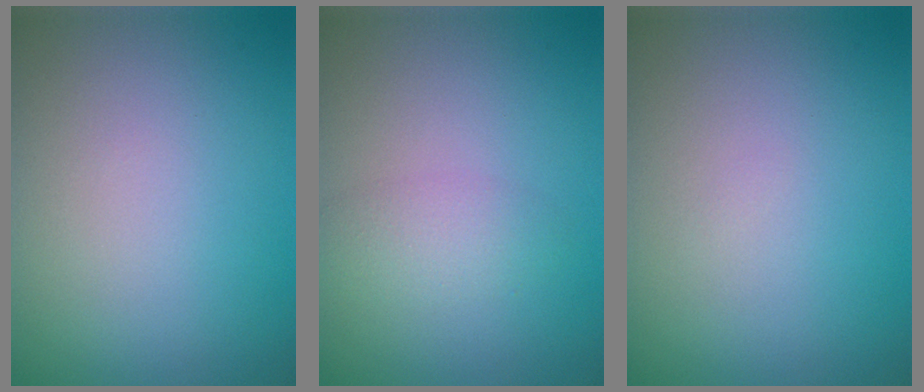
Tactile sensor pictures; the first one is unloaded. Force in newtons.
{"total": 2.0, "press": 2.0, "slide": 0.0}
{"total": 0.0}